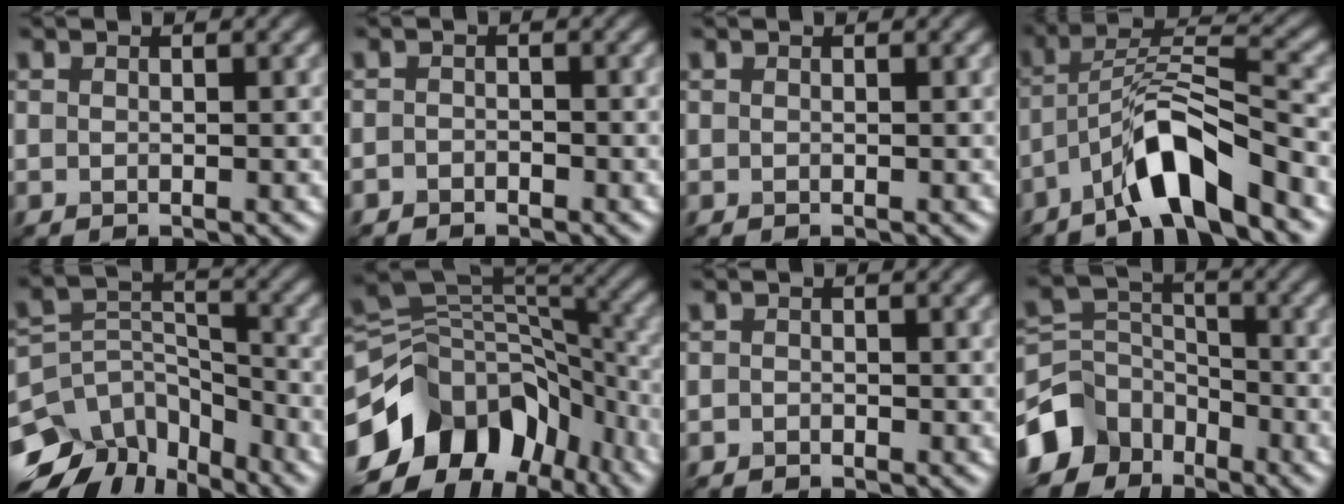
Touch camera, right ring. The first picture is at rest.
{"total": 0.8, "force": [-0.7, 0.5, 0.1], "torque": [0.000, 0.004, -0.013]}
{"total": 0.0}
{"total": 7.3, "force": [-4.5, 1.5, 5.5], "torque": [-0.101, 0.018, -0.085]}
{"total": 11.1, "force": [-7.9, 6.6, 4.2], "torque": [-0.077, 0.017, -0.123]}
{"total": 12.3, "force": [-5.5, 8.4, 7.1], "torque": [-0.139, 0.015, -0.103]}
{"total": 0.5, "force": [-0.5, 0.3, 0.0], "torque": [0.002, 0.001, -0.010]}
{"total": 6.5, "force": [-4.1, 4.7, 1.9], "torque": [-0.035, -0.001, -0.089]}